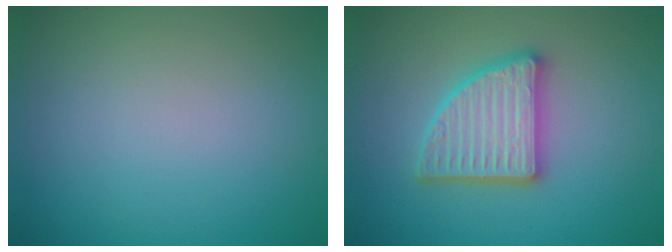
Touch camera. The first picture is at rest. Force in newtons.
{"total": 4.9, "press": 4.8, "slide": 0.7}